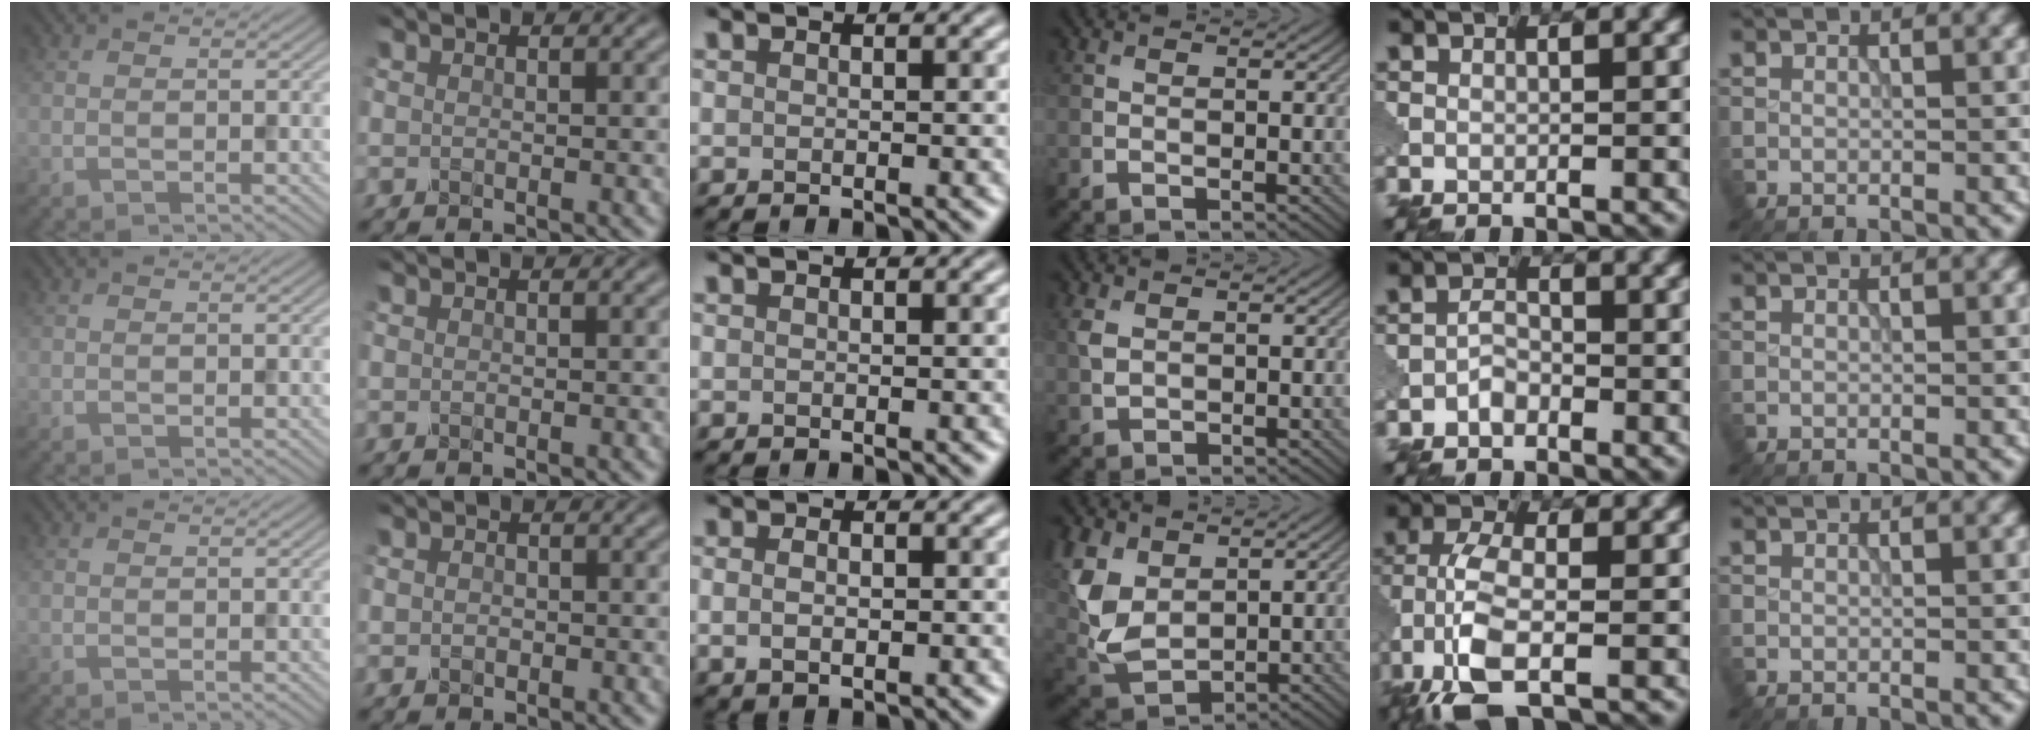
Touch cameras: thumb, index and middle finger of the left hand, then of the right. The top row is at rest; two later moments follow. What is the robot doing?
{"motion": "insert", "object": "pin"}